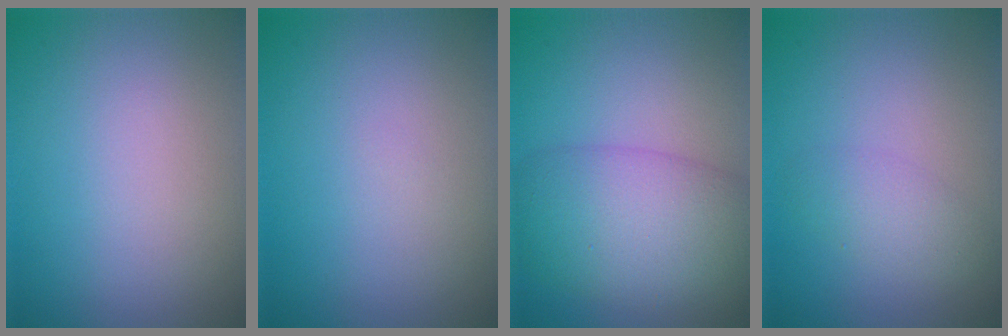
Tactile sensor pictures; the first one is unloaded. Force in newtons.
{"total": 0.0}
{"total": 8.3, "press": 8.3, "slide": 0.3}
{"total": 1.9, "press": 1.9, "slide": 0.1}